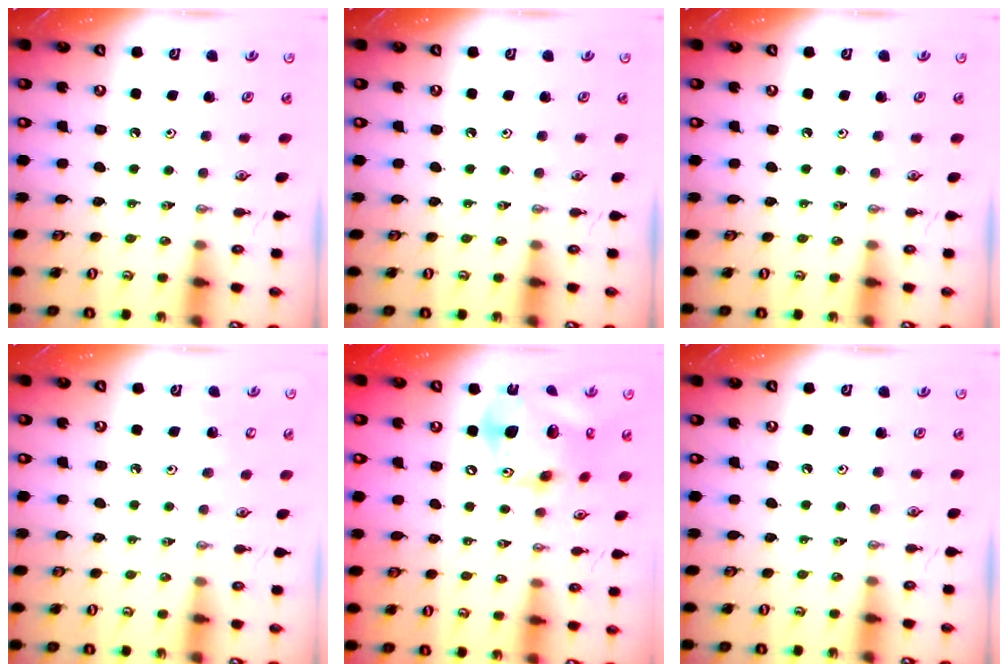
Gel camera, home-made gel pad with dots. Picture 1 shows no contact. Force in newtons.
{"total": 0.0}
{"total": 0.0}
{"total": 3.8, "press": 3.8, "slide": 0.4}
{"total": 18.8, "press": 18.5, "slide": 3.3}
{"total": 0.0}